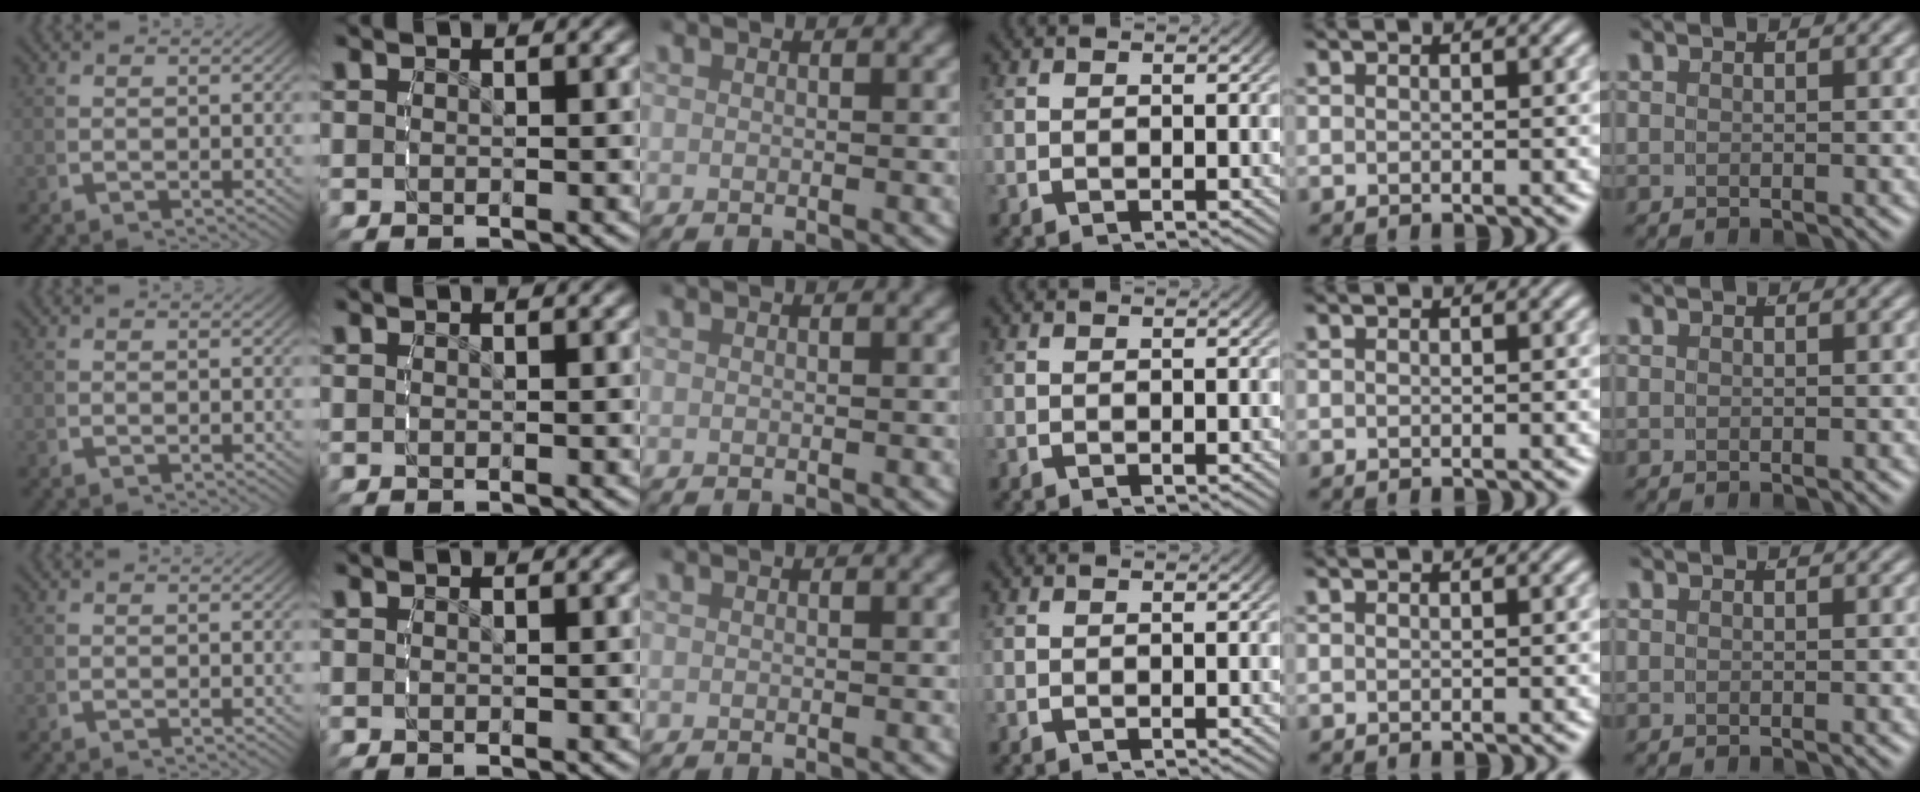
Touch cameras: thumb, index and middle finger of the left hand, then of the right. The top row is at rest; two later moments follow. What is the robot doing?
{"motion": "reach", "object": "scarf"}